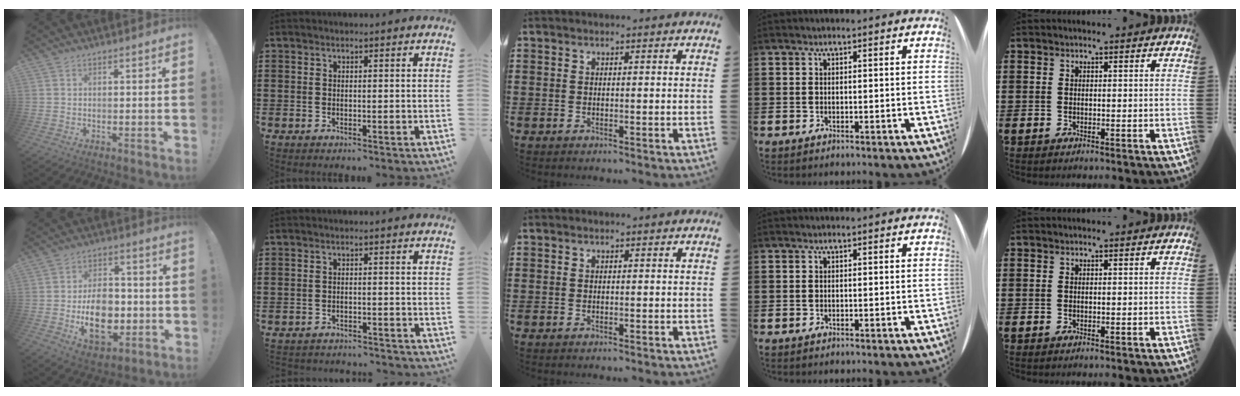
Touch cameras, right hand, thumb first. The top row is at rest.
{"thumb": {"total": 15.0, "force": [-2.8, 10.8, 9.9], "torque": [-0.154, 0.013, -0.043]}, "index": {"total": 2.2, "force": [-2.2, 0.2, 0.0], "torque": [-0.006, 0.000, -0.048]}}